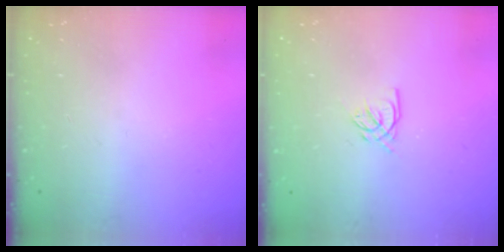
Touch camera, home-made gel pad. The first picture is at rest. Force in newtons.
{"total": 4.2, "press": 4.1, "slide": 0.4}